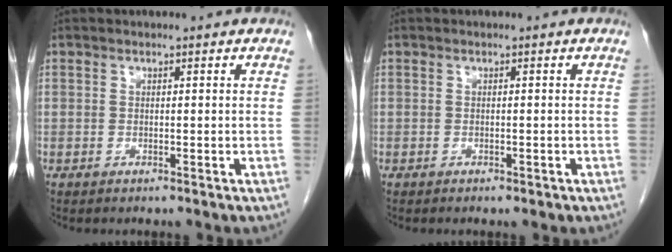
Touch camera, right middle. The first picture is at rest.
{"total": 0.8, "force": [-0.6, 0.3, 0.5], "torque": [-0.008, 0.000, -0.004]}